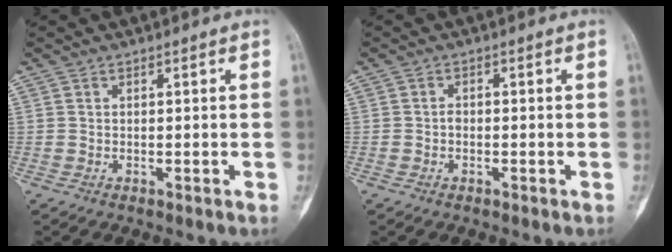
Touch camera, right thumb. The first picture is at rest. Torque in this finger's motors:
{"motor_torque": [0.17, 0.04, 0.13, 0.00, 0.14]}